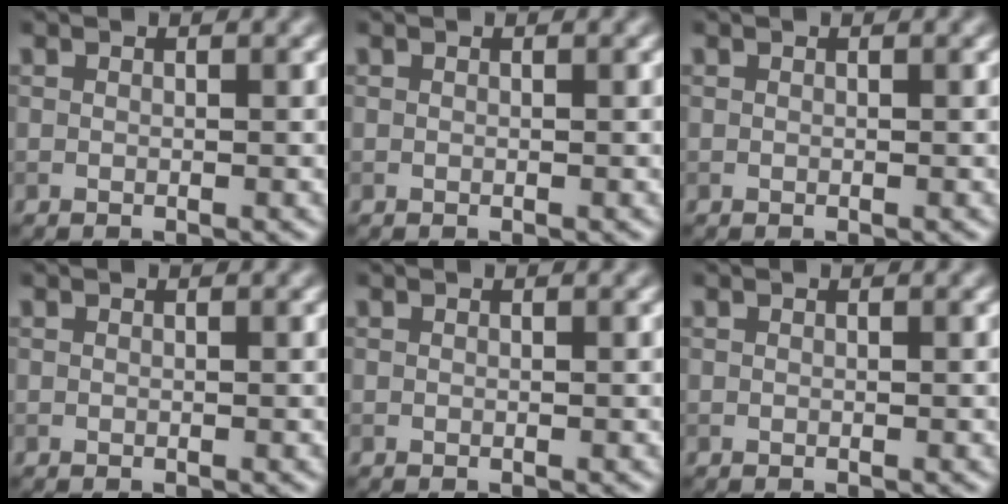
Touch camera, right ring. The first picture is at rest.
{"total": 0.0}
{"total": 0.0}
{"total": 0.0}
{"total": 0.0}
{"total": 0.0}